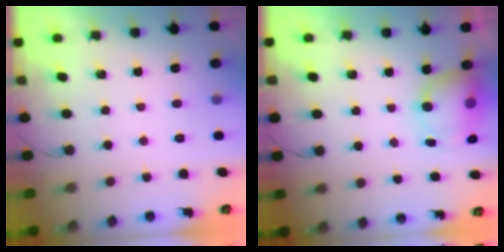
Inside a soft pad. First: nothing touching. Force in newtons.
{"total": 8.3, "press": 7.7, "slide": 3.0}